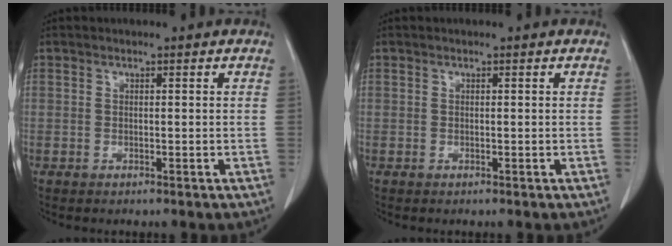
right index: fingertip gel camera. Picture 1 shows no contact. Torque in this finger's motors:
{"motor_torque": [-0.01, 0.01, 0.00, 0.00]}